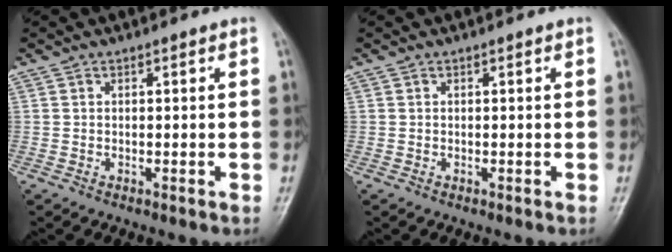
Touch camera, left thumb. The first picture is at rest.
{"total": 0.0}